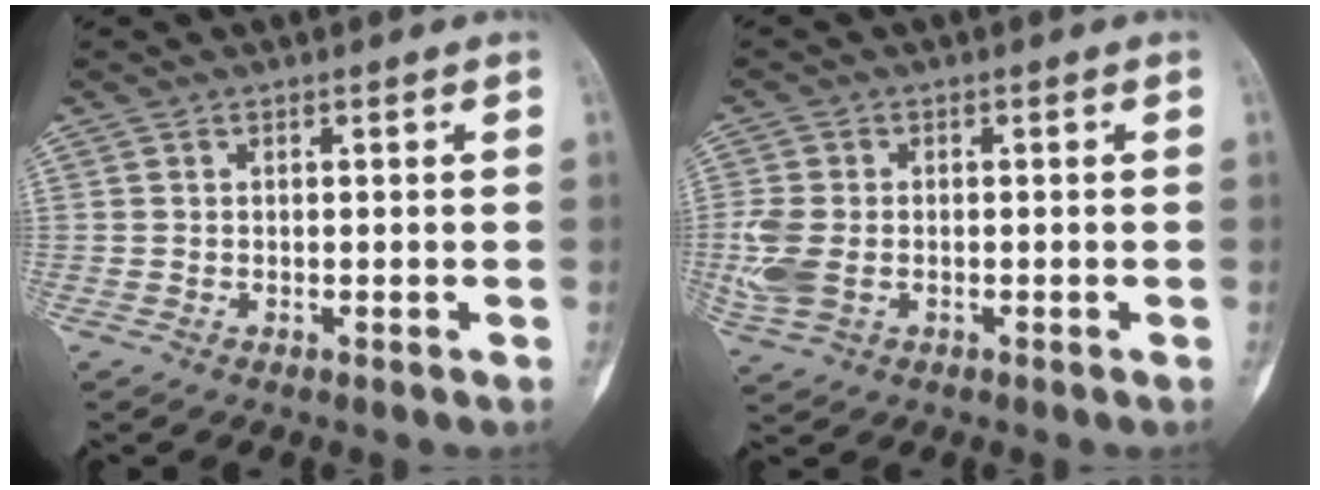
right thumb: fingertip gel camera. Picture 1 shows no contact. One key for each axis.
{"total": 6.9, "fx": -1.0, "fy": 4.6, "fz": 5.0, "tx": -0.130, "ty": 0.000, "tz": -0.017}